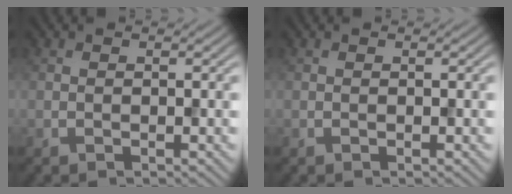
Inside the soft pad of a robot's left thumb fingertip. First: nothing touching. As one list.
[{"total": 0.0}]